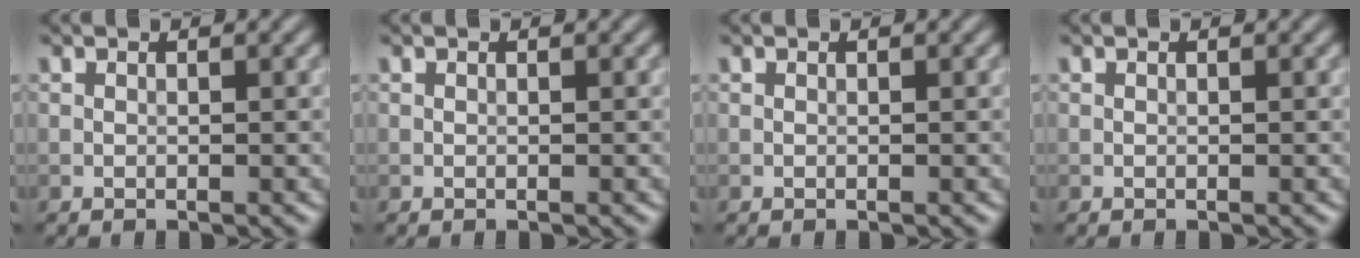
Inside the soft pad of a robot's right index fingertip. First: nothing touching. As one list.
[{"total": 0.0}, {"total": 0.0}, {"total": 0.0}]